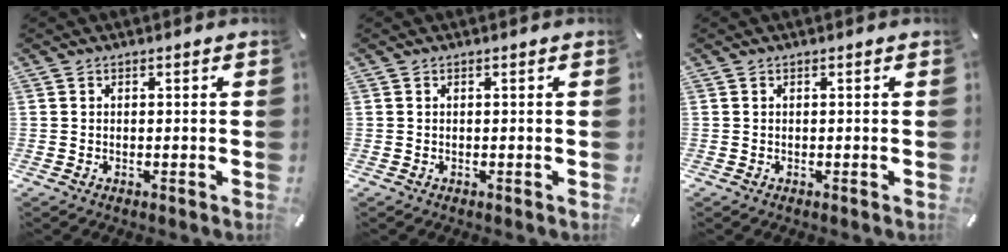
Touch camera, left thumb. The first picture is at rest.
{"total": 0.0}
{"total": 0.0}